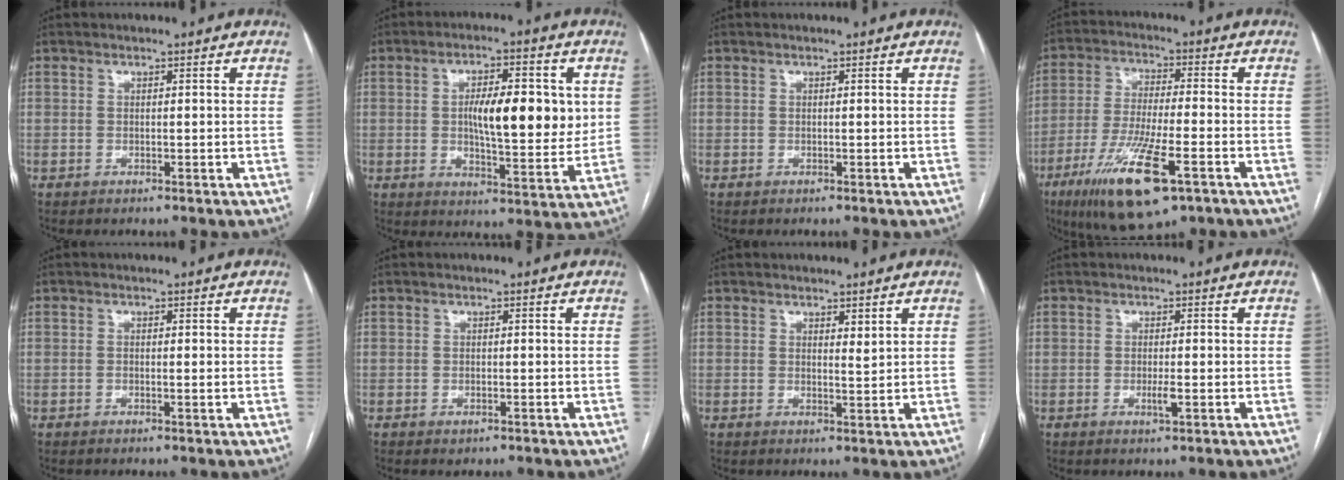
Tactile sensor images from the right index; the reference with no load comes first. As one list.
[{"total": 12.3, "force": [1.7, 3.7, 11.6], "torque": [-0.179, 0.007, 0.027]}, {"total": 0.0}, {"total": 15.3, "force": [-7.9, 2.9, 12.7], "torque": [-0.257, -0.032, -0.135]}, {"total": 0.7, "force": [-0.1, 0.1, 0.7], "torque": [-0.016, -0.002, -0.001]}, {"total": 0.8, "force": [-0.5, 0.5, 0.4], "torque": [-0.008, -0.001, -0.003]}, {"total": 1.4, "force": [1.0, 0.3, 0.9], "torque": [-0.014, -0.009, 0.018]}, {"total": 1.7, "force": [-0.4, 0.2, 1.7], "torque": [-0.032, -0.004, -0.007]}]